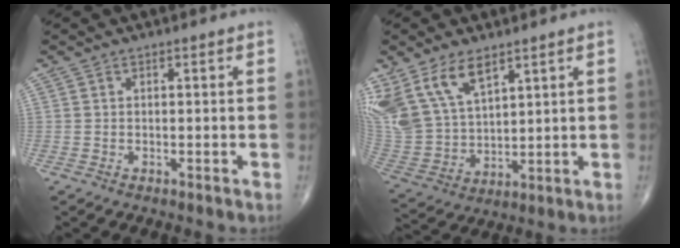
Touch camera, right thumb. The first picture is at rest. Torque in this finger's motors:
{"motor_torque": [0.80, 2.67, 1.13, 1.07, 0.12]}